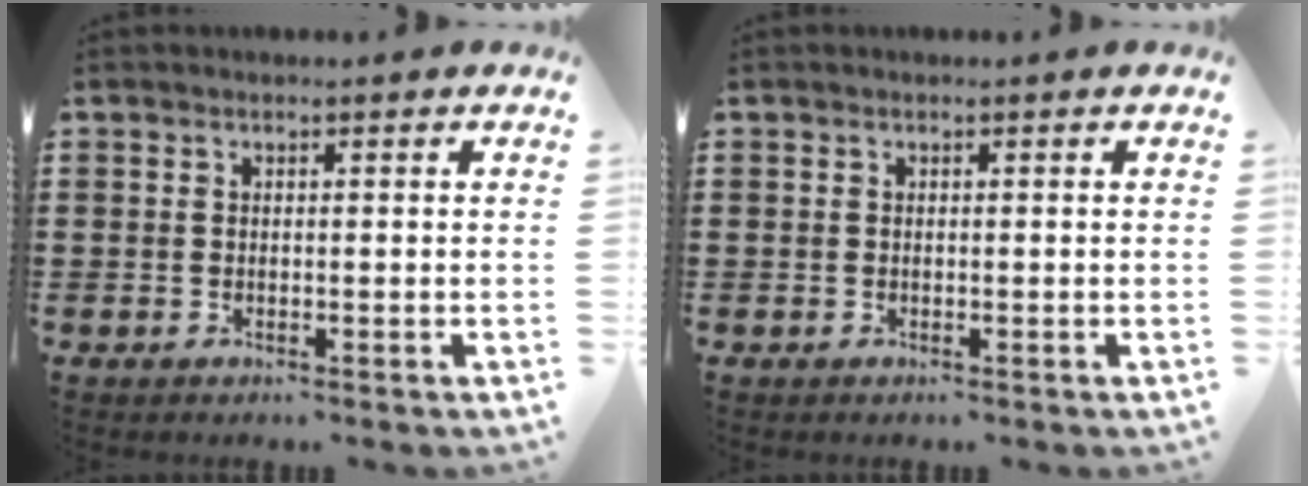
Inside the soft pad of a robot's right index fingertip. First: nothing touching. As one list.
[{"total": 0.0}]